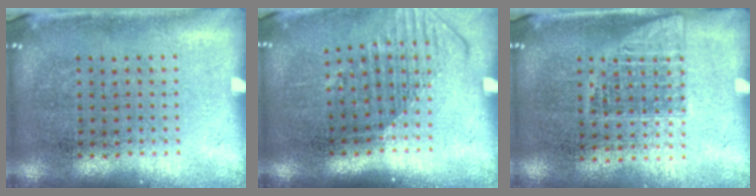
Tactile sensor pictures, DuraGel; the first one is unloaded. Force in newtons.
{"total": 1.6, "press": 1.1, "slide": 1.1}
{"total": 1.0, "press": 0.9, "slide": 0.4}